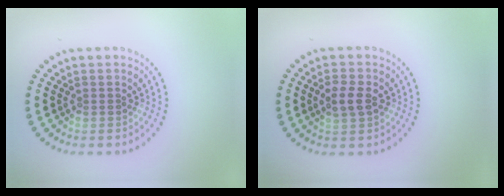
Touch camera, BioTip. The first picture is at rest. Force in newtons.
{"total": 2.7, "press": 2.6, "slide": 0.3}